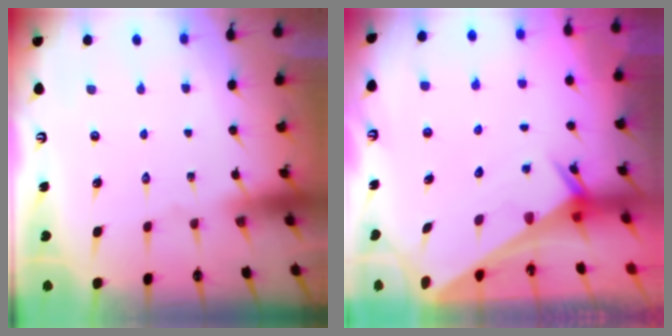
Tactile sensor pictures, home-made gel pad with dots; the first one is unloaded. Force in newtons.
{"total": 2.5, "press": 2.5, "slide": 0.1}